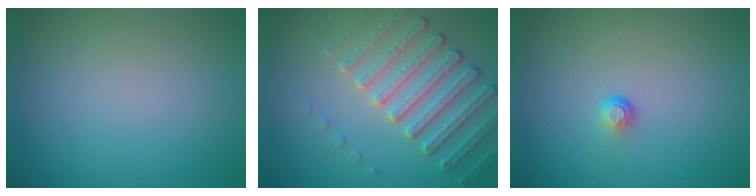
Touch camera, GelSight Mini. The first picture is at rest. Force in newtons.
{"total": 4.6, "press": 4.5, "slide": 0.7}
{"total": 0.9, "press": 0.5, "slide": 0.7}